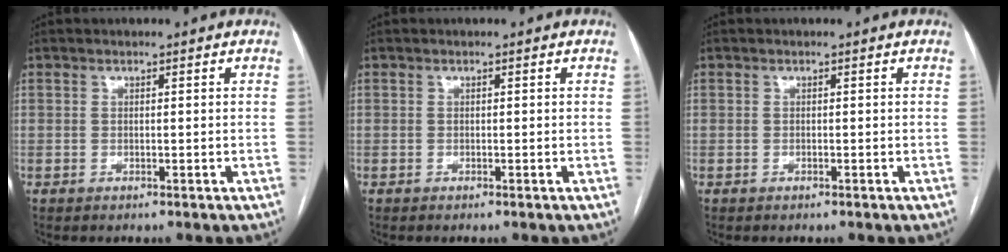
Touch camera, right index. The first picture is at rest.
{"total": 0.0}
{"total": 0.0}